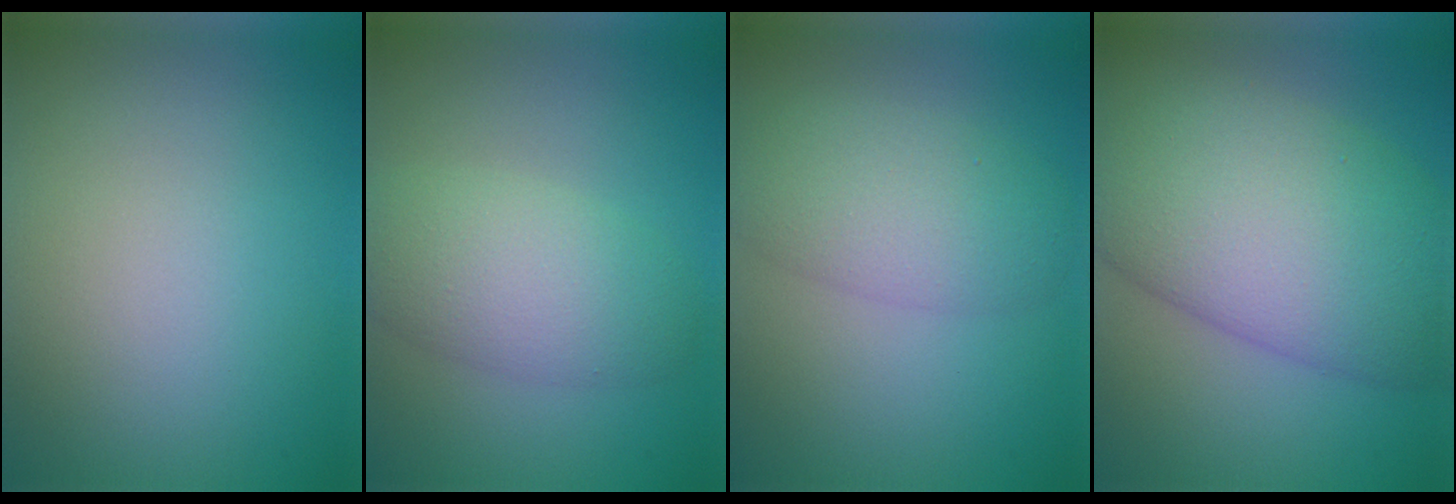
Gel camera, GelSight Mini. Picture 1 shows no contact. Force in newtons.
{"total": 4.8, "press": 4.8, "slide": 0.1}
{"total": 5.0, "press": 5.0, "slide": 0.1}
{"total": 12.8, "press": 12.7, "slide": 0.4}